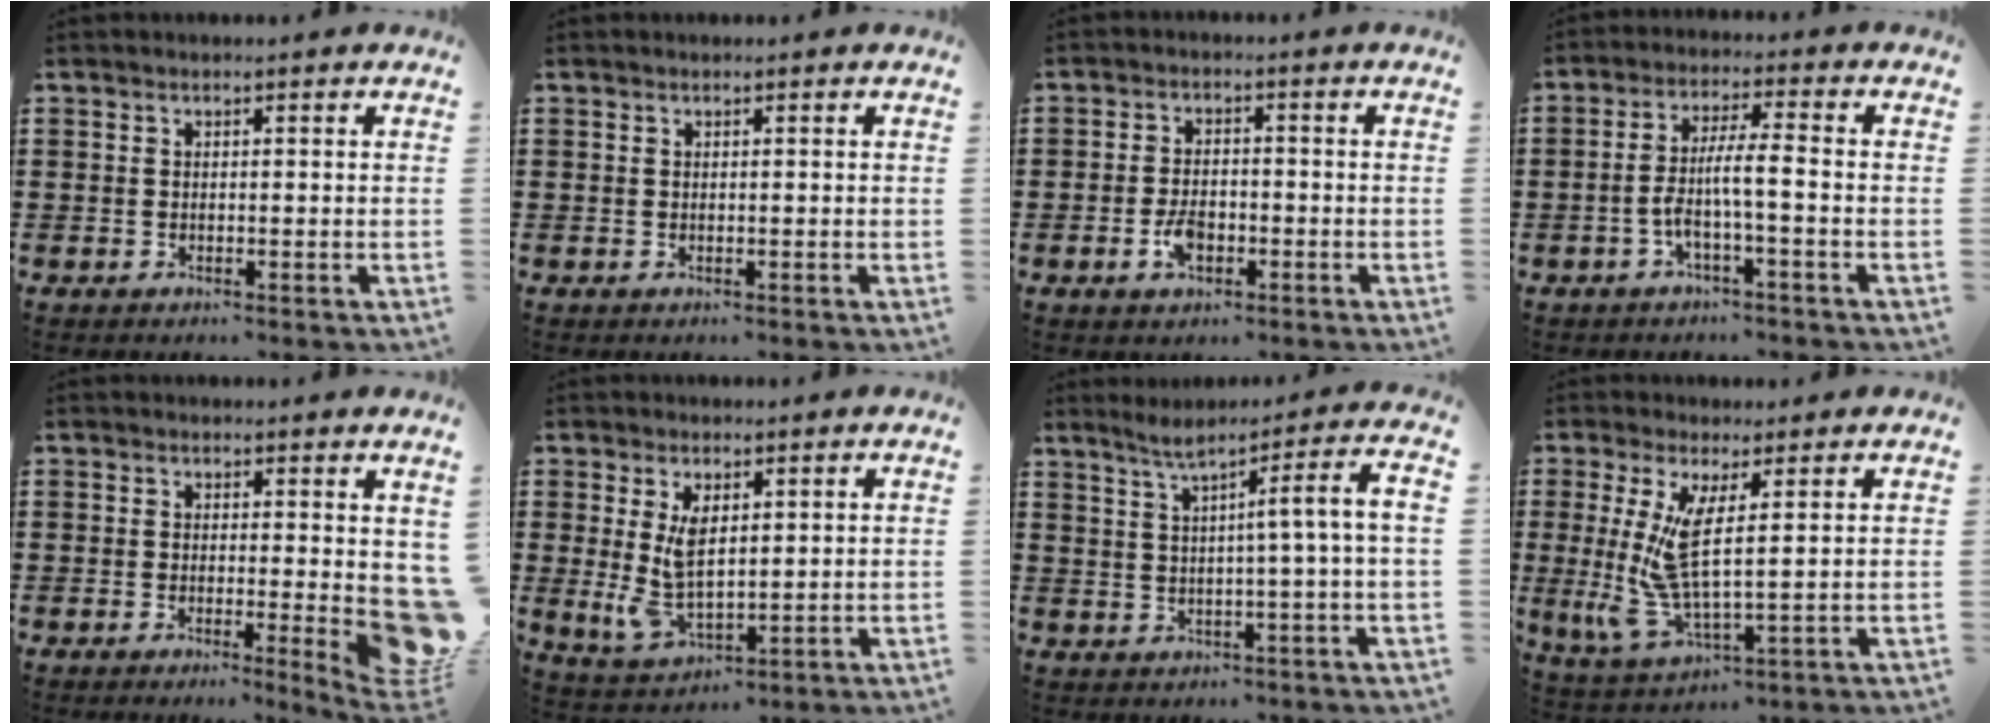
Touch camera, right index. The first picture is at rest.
{"total": 0.0}
{"total": 3.7, "force": [-1.6, 2.0, 2.7], "torque": [-0.060, -0.001, -0.031]}
{"total": 5.5, "force": [-1.8, 0.5, 5.2], "torque": [-0.115, -0.004, -0.042]}
{"total": 4.8, "force": [-0.1, 2.0, 4.3], "torque": [-0.046, -0.011, 0.002]}
{"total": 6.7, "force": [1.3, 3.6, 5.5], "torque": [-0.109, 0.001, 0.023]}
{"total": 6.4, "force": [0.9, -1.2, 6.2], "torque": [-0.108, -0.008, 0.005]}
{"total": 8.8, "force": [2.3, 2.4, 8.1], "torque": [-0.182, -0.024, 0.038]}